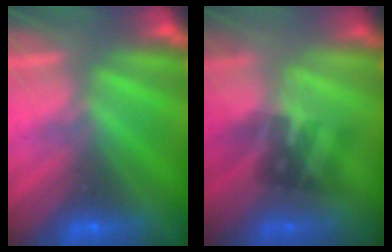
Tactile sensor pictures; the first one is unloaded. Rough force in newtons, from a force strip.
{"total": 2.1}